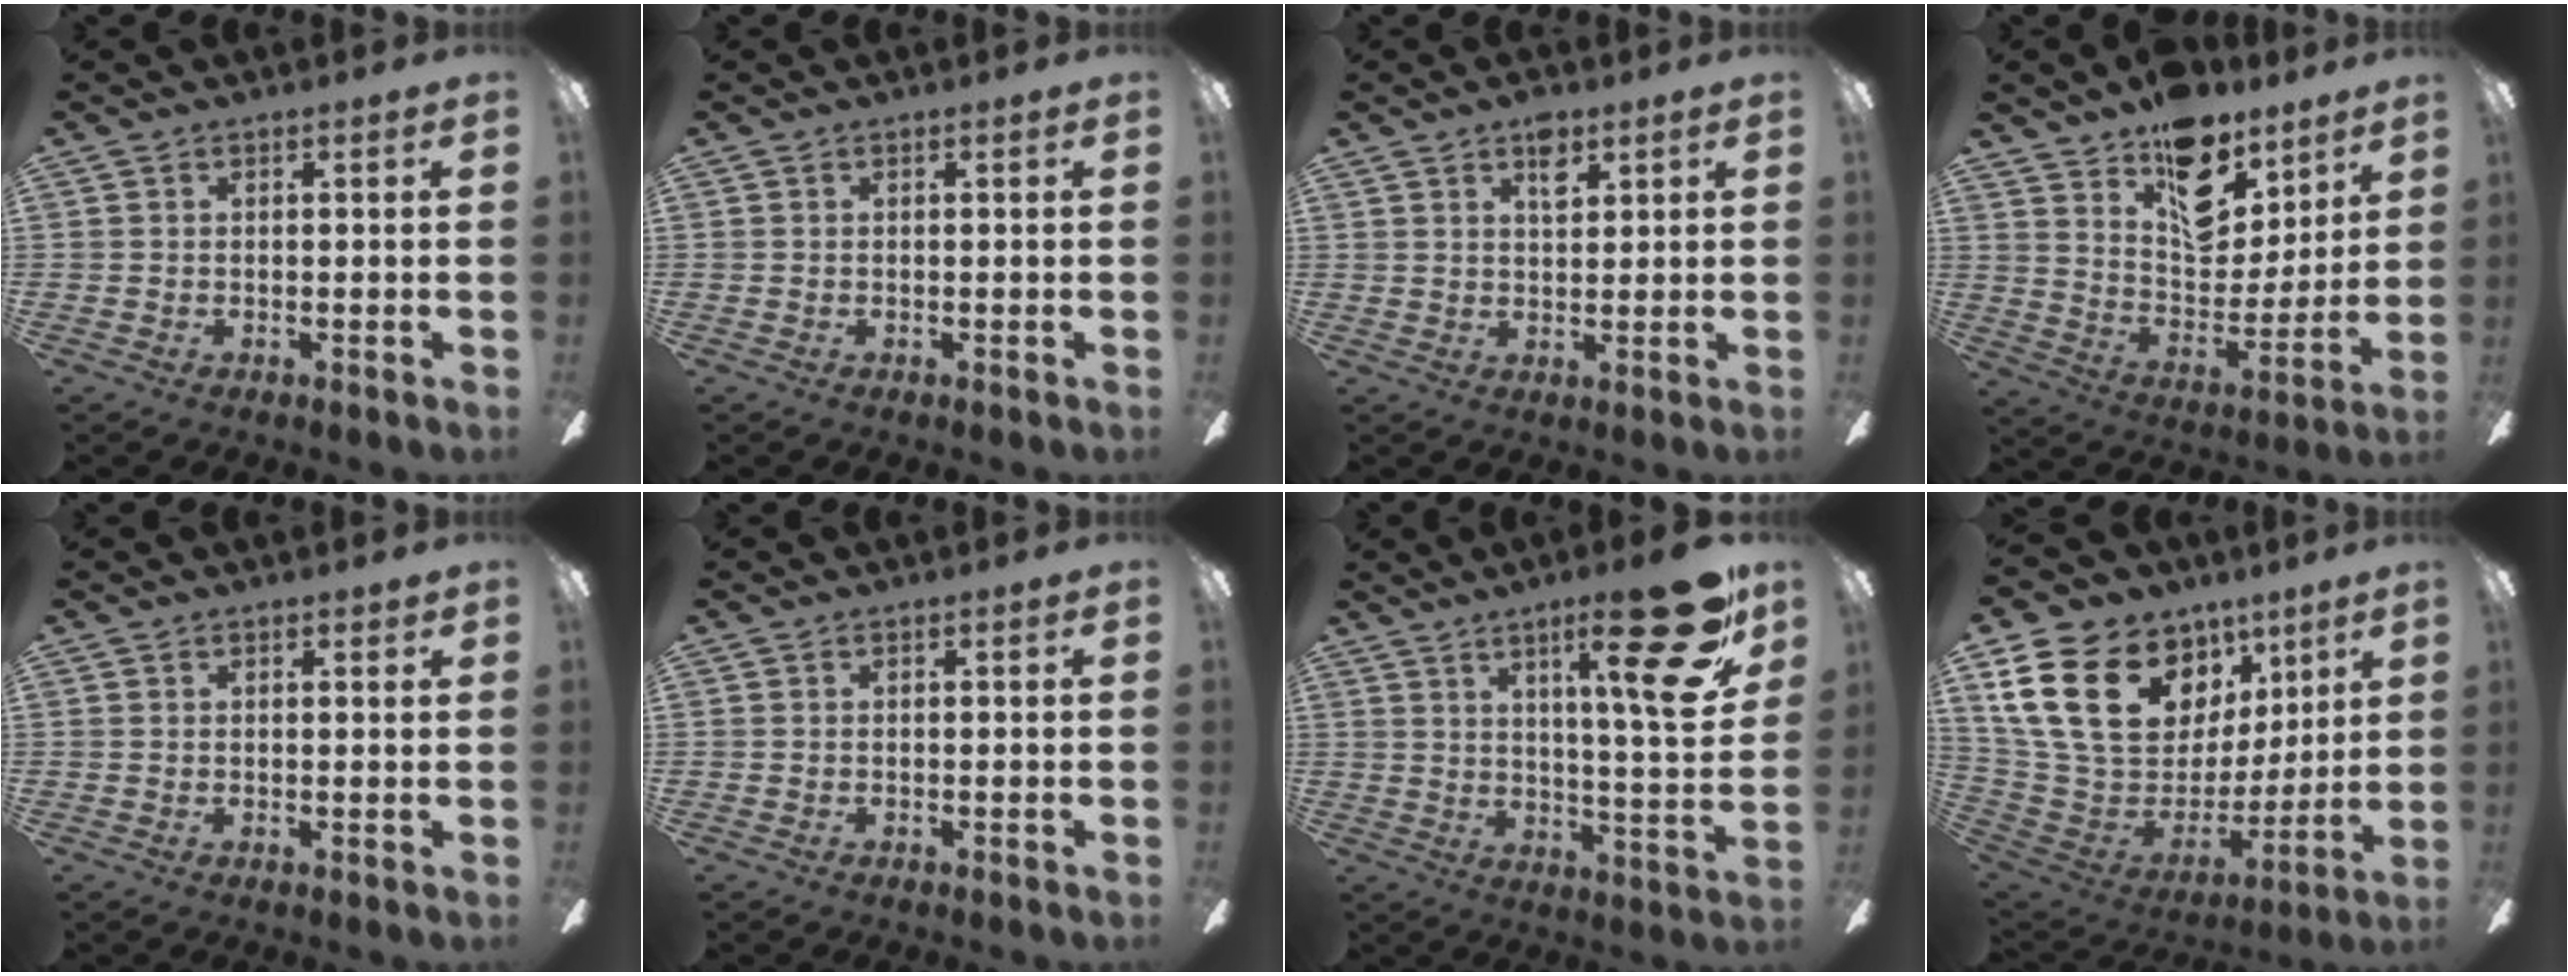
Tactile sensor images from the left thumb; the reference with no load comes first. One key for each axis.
{"total": 0.0}
{"total": 5.2, "fx": 3.3, "fy": 2.6, "fz": 3.0, "tx": -0.032, "ty": -0.012, "tz": 0.055}
{"total": 17.1, "fx": 12.4, "fy": 9.2, "fz": 7.5, "tx": -0.106, "ty": -0.084, "tz": 0.221}
{"total": 1.2, "fx": 1.0, "fy": 0.3, "fz": 0.6, "tx": -0.007, "ty": -0.002, "tz": 0.017}
{"total": 0.0}
{"total": 21.6, "fx": 11.9, "fy": 4.7, "fz": 17.4, "tx": -0.240, "ty": -0.070, "tz": 0.171}
{"total": 24.7, "fx": 11.2, "fy": 16.9, "fz": 14.0, "tx": -0.271, "ty": -0.037, "tz": 0.222}